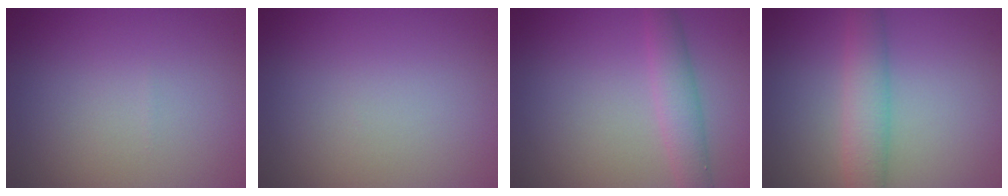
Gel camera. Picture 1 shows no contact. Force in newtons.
{"total": 0.0}
{"total": 2.9, "press": 2.9, "slide": 0.1}
{"total": 3.6, "press": 3.6, "slide": 0.1}